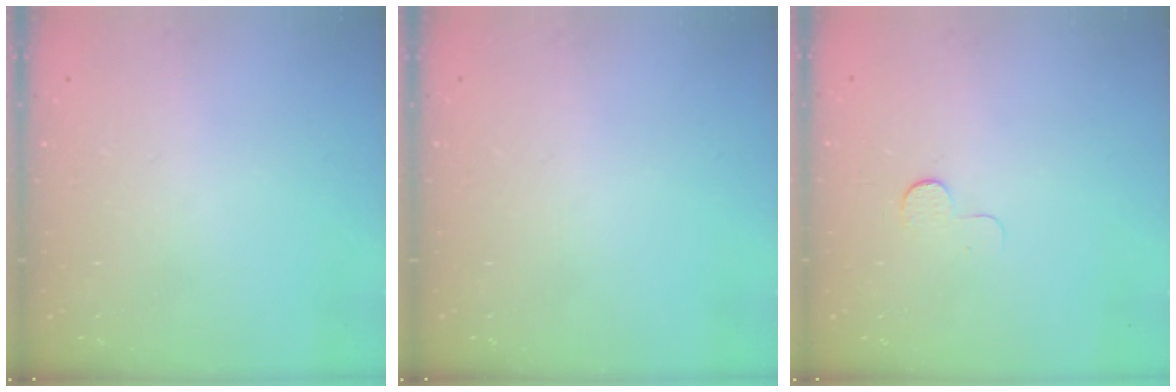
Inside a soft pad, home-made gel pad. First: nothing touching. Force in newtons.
{"total": 0.0}
{"total": 3.9, "press": 3.9, "slide": 0.4}